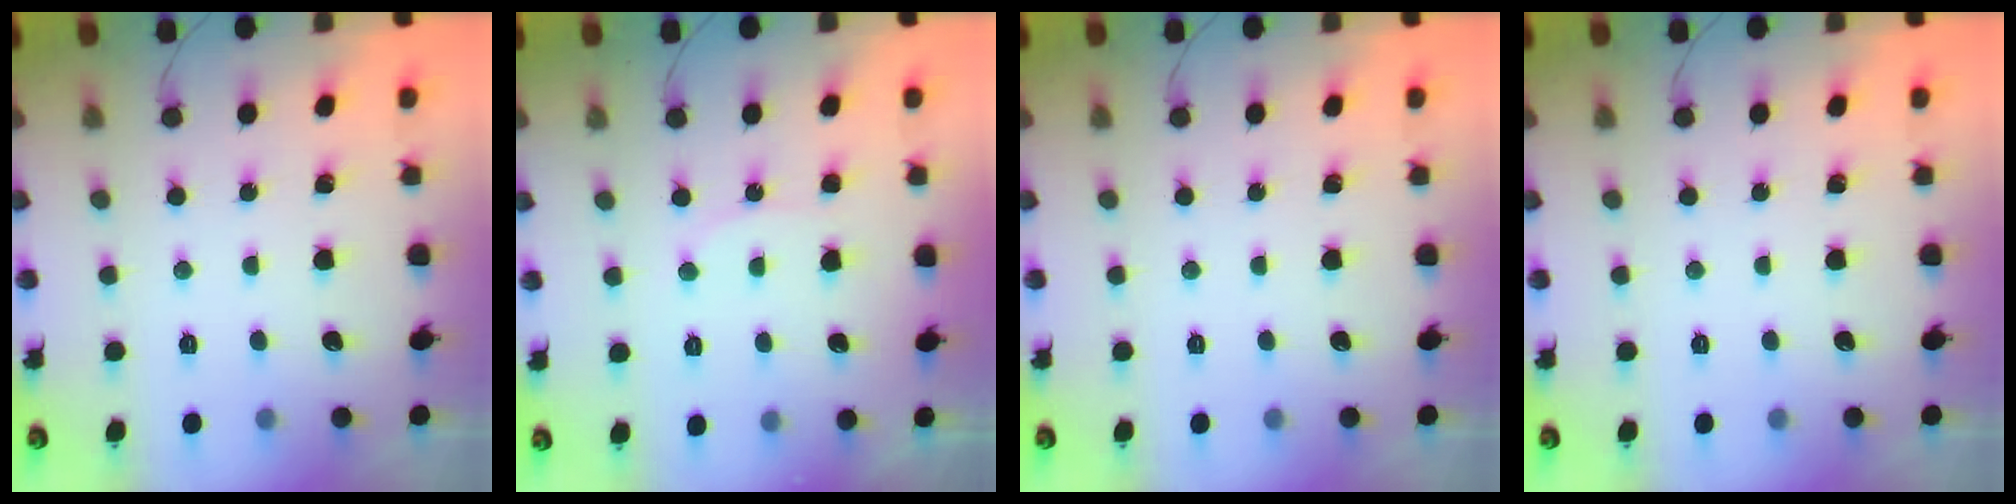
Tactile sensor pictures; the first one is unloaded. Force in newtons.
{"total": 5.6, "press": 5.5, "slide": 0.4}
{"total": 0.0}
{"total": 0.0}